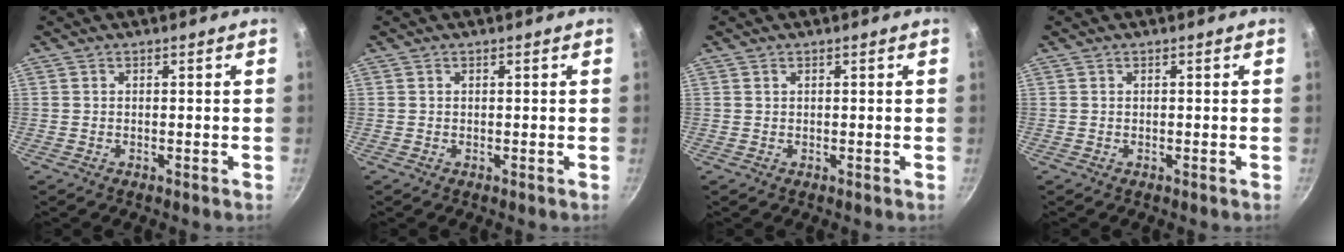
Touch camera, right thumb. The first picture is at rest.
{"total": 0.0}
{"total": 0.0}
{"total": 0.0}